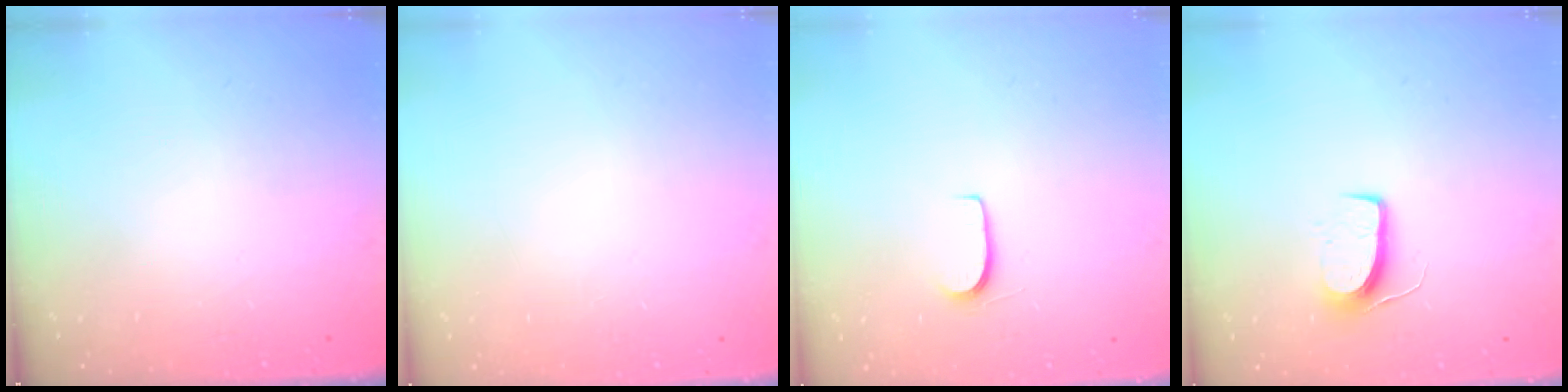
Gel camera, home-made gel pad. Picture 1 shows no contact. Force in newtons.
{"total": 0.0}
{"total": 5.8, "press": 5.8, "slide": 0.4}
{"total": 6.7, "press": 6.7, "slide": 0.5}